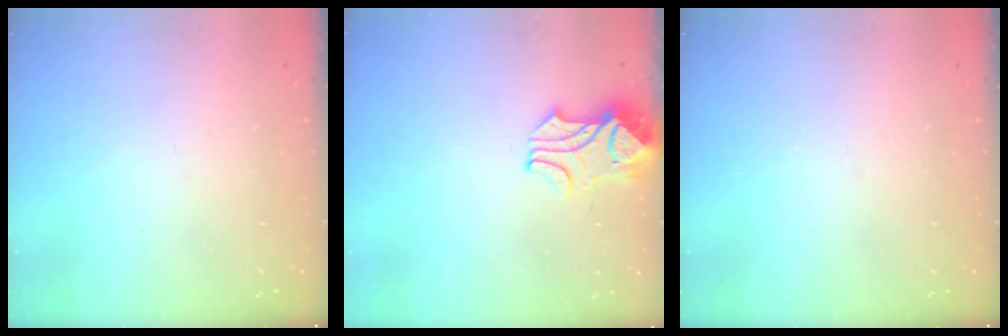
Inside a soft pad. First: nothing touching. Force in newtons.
{"total": 2.5, "press": 2.3, "slide": 0.9}
{"total": 0.0}